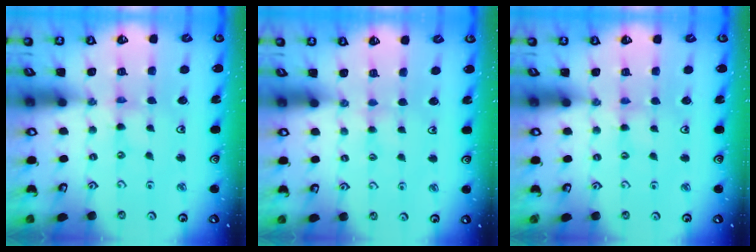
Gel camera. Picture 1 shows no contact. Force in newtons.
{"total": 2.0, "press": 1.9, "slide": 0.4}
{"total": 1.3, "press": 1.2, "slide": 0.3}